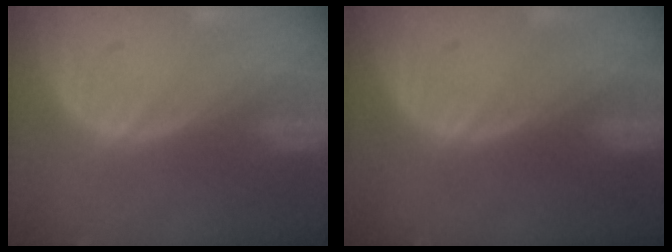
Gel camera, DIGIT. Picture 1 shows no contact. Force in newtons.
{"total": 0.0}